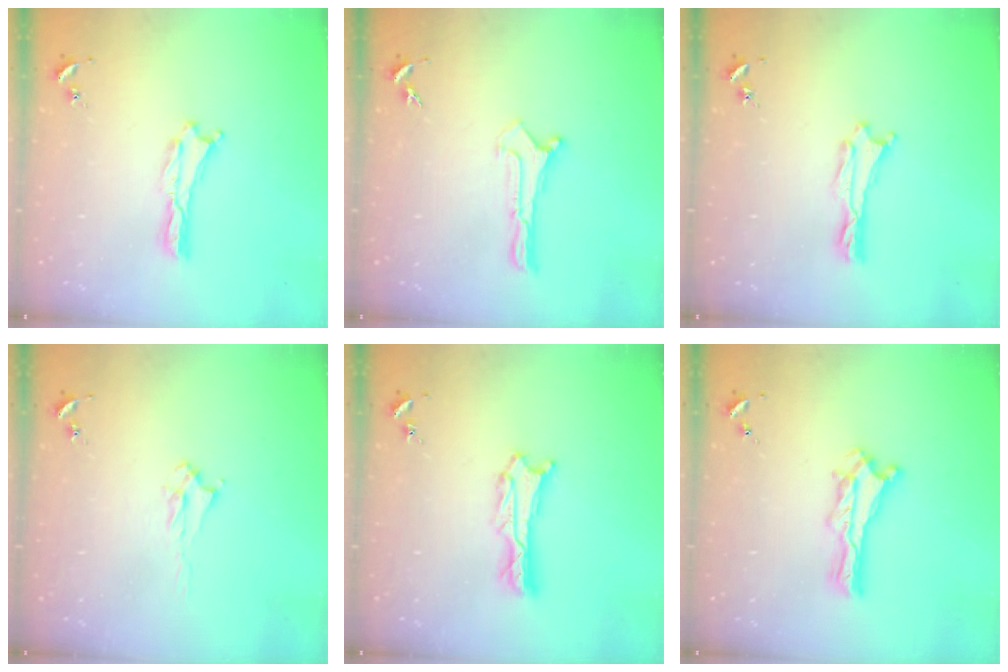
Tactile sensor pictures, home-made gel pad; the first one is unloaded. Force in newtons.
{"total": 0.0}
{"total": 0.6, "press": 0.6, "slide": 0.1}
{"total": 2.2, "press": 2.2, "slide": 0.4}
{"total": 1.2, "press": 1.2, "slide": 0.1}
{"total": 1.2, "press": 1.2, "slide": 0.2}